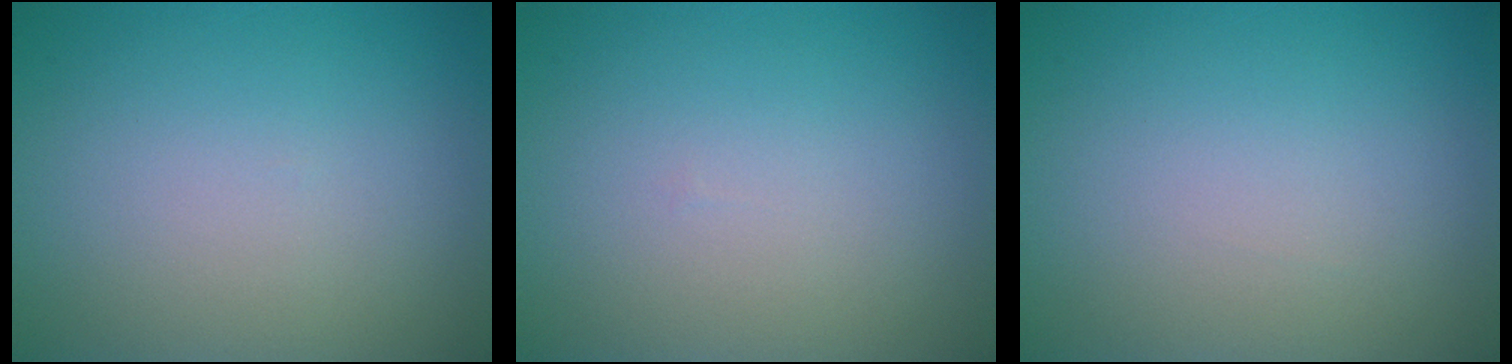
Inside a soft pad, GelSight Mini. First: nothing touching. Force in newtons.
{"total": 0.0}
{"total": 0.0}